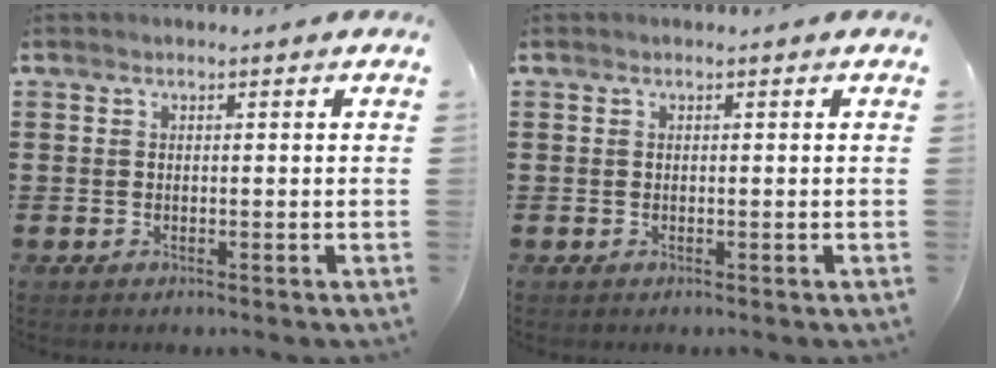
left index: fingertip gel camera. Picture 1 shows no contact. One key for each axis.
{"total": 0.0}